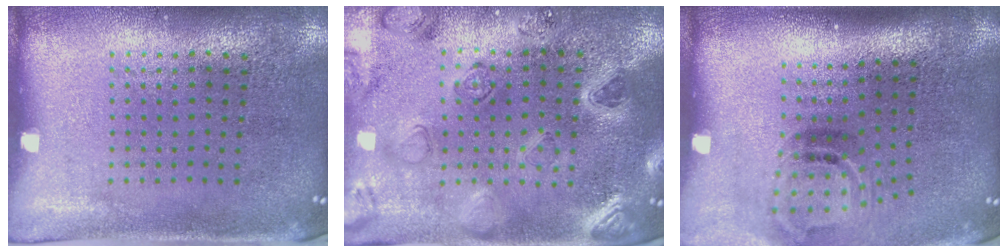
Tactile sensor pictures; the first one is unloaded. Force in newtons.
{"total": 2.3, "press": 2.3, "slide": 0.1}
{"total": 2.0, "press": 1.2, "slide": 1.6}